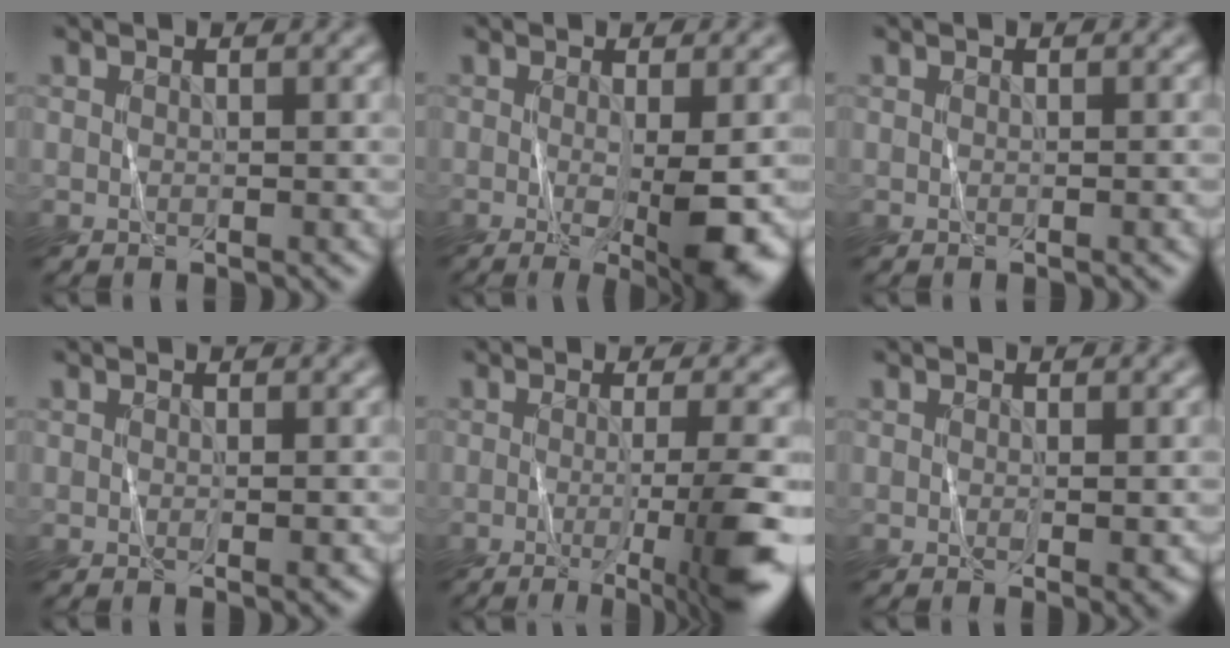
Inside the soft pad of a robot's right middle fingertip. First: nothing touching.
{"total": 6.1, "force": [-1.1, 1.3, 5.9], "torque": [-0.091, -0.017, -0.010]}
{"total": 1.0, "force": [-0.2, 0.3, 0.9], "torque": [-0.006, 0.002, -0.004]}
{"total": 0.7, "force": [-0.1, 0.1, 0.7], "torque": [-0.009, -0.003, -0.004]}
{"total": 7.9, "force": [-2.2, 1.5, 7.5], "torque": [-0.104, -0.012, -0.032]}
{"total": 1.4, "force": [-0.2, 0.1, 1.4], "torque": [-0.020, -0.005, -0.003]}